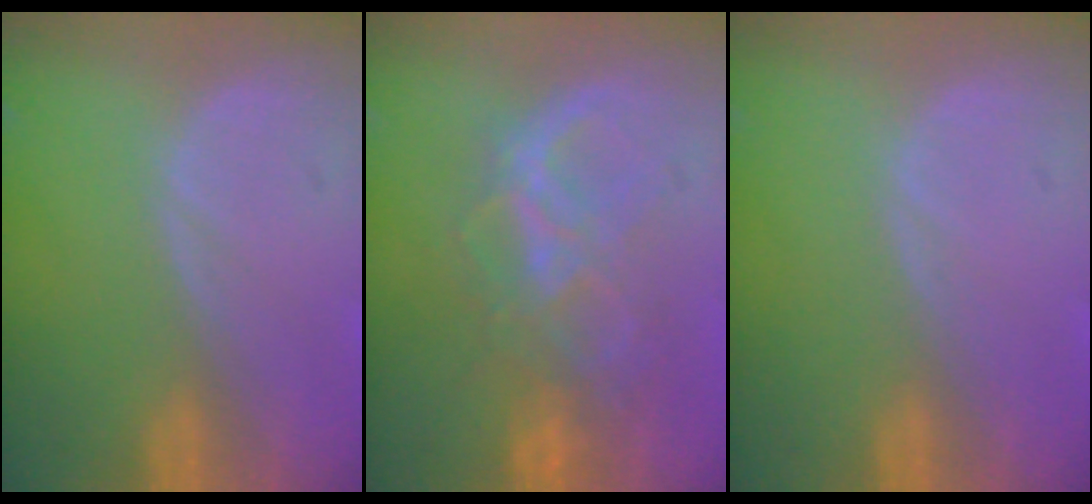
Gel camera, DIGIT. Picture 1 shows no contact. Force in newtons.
{"total": 7.3, "press": 7.2, "slide": 1.3}
{"total": 0.0}